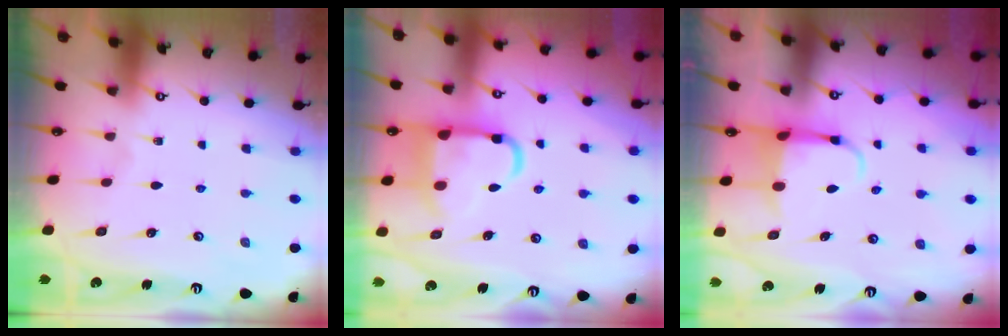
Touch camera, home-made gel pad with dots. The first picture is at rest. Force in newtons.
{"total": 12.7, "press": 12.6, "slide": 1.6}
{"total": 4.6, "press": 4.5, "slide": 0.8}